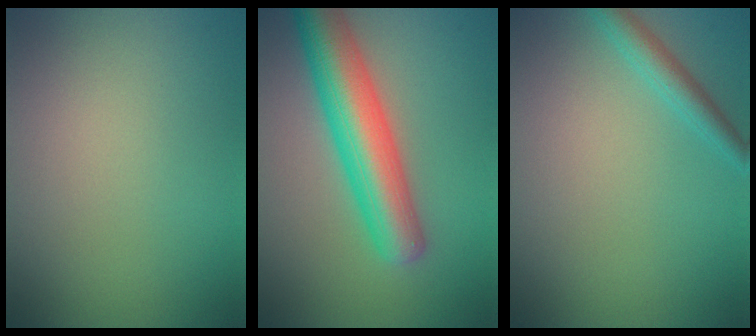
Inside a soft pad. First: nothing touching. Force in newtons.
{"total": 6.9, "press": 6.9, "slide": 0.2}
{"total": 2.0, "press": 2.0, "slide": 0.1}